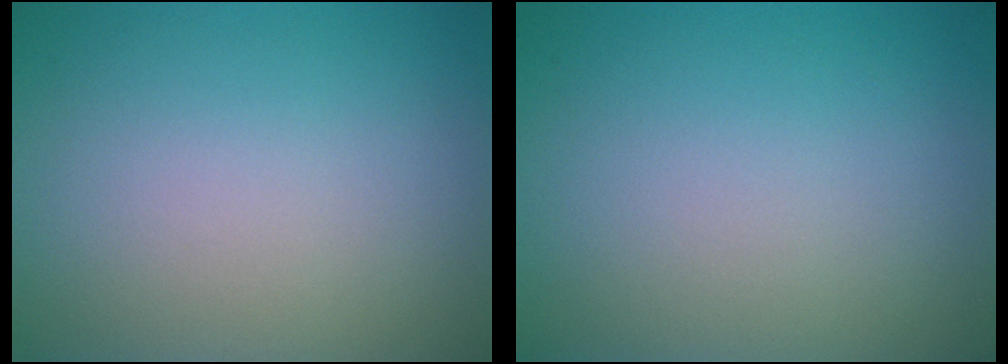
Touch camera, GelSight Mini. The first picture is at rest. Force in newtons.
{"total": 0.0}